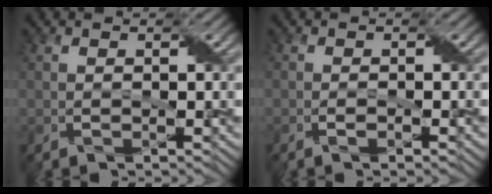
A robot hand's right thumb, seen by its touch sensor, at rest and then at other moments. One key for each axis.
{"total": 1.4, "fx": -0.9, "fy": 0.2, "fz": 1.1, "tx": -0.016, "ty": 0.006, "tz": -0.020}